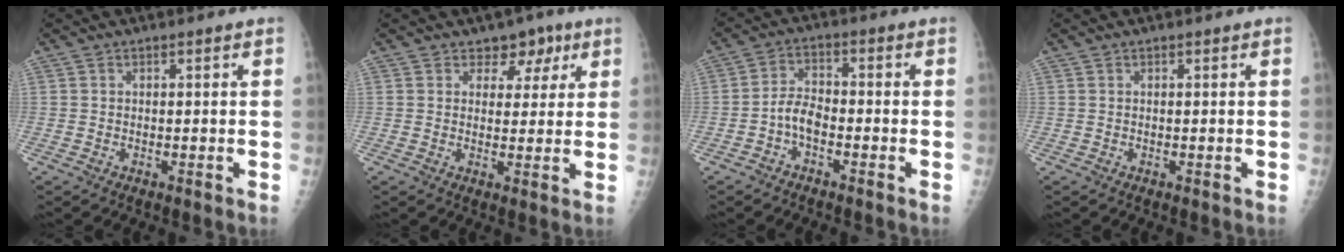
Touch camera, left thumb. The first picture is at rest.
{"total": 4.9, "force": [2.8, 3.7, 1.7], "torque": [0.013, -0.009, 0.036]}
{"total": 4.5, "force": [-2.2, 2.4, 3.2], "torque": [-0.052, 0.024, -0.049]}
{"total": 0.0}